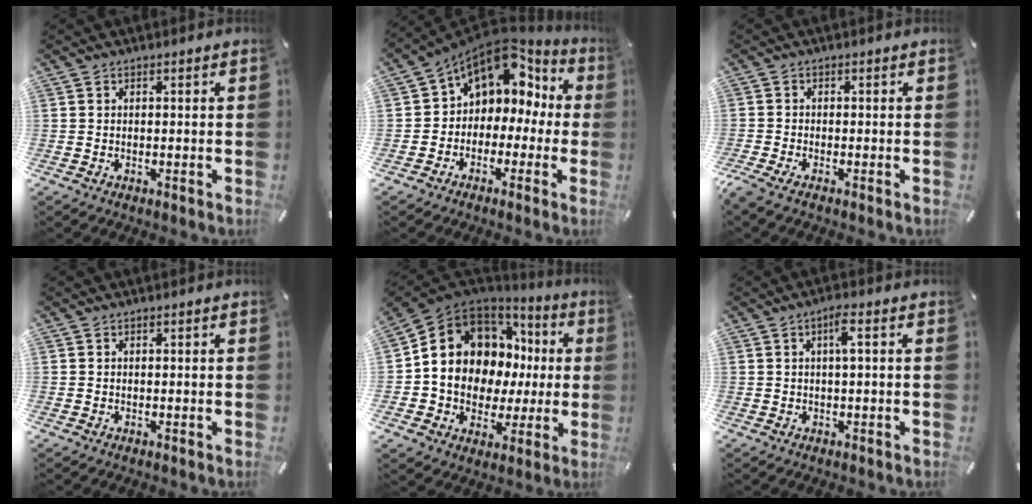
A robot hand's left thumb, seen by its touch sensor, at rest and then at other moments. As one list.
[{"total": 10.4, "force": [5.1, 7.8, 4.7], "torque": [-0.079, -0.038, 0.091]}, {"total": 1.8, "force": [-1.3, 0.4, 1.2], "torque": [-0.033, -0.003, -0.026]}, {"total": 0.0}, {"total": 13.2, "force": [2.0, 11.5, 6.2], "torque": [-0.115, -0.026, 0.046]}, {"total": 3.6, "force": [0.8, 0.6, 3.5], "torque": [-0.069, 0.005, 0.010]}]